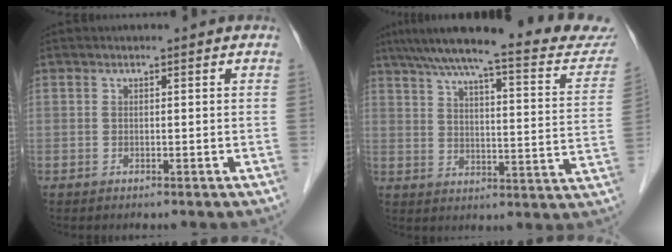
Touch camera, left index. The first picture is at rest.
{"total": 23.6, "force": [20.6, 2.1, 11.4], "torque": [-0.167, -0.022, 0.261]}